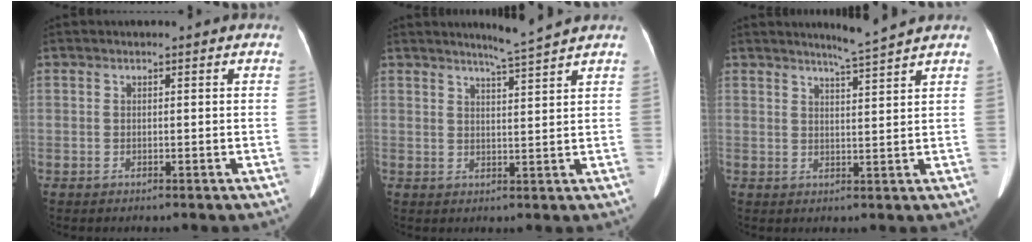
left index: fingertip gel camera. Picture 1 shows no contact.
{"total": 3.6, "force": [3.2, -1.4, 0.8], "torque": [-0.020, -0.012, 0.059]}
{"total": 3.5, "force": [3.1, -1.4, 0.8], "torque": [-0.019, -0.012, 0.058]}